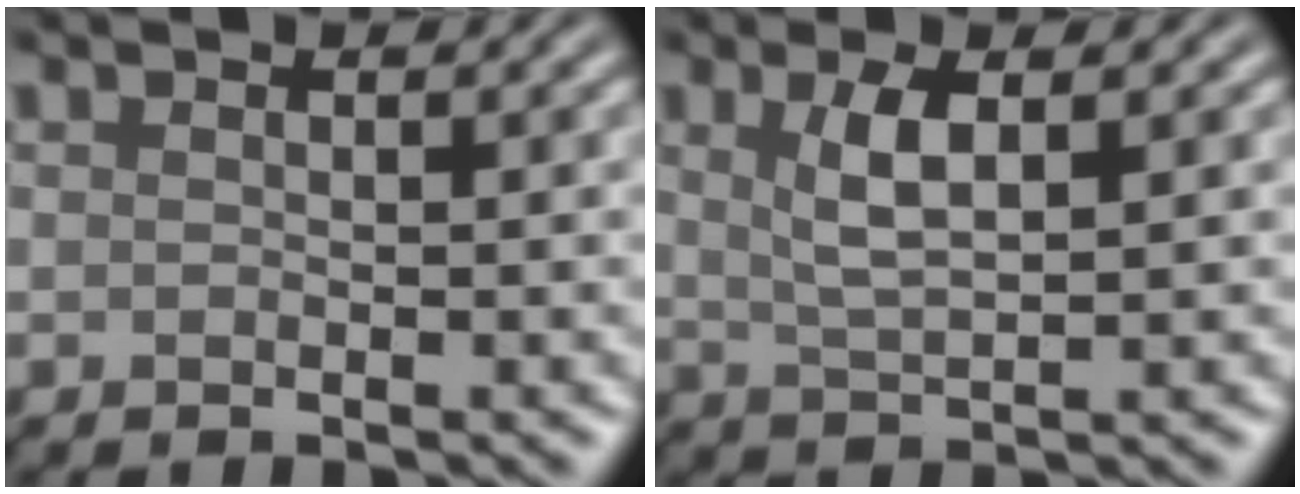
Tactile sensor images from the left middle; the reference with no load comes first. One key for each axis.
{"total": 3.2, "fx": 1.1, "fy": 1.0, "fz": 2.8, "tx": -0.059, "ty": -0.002, "tz": 0.024}